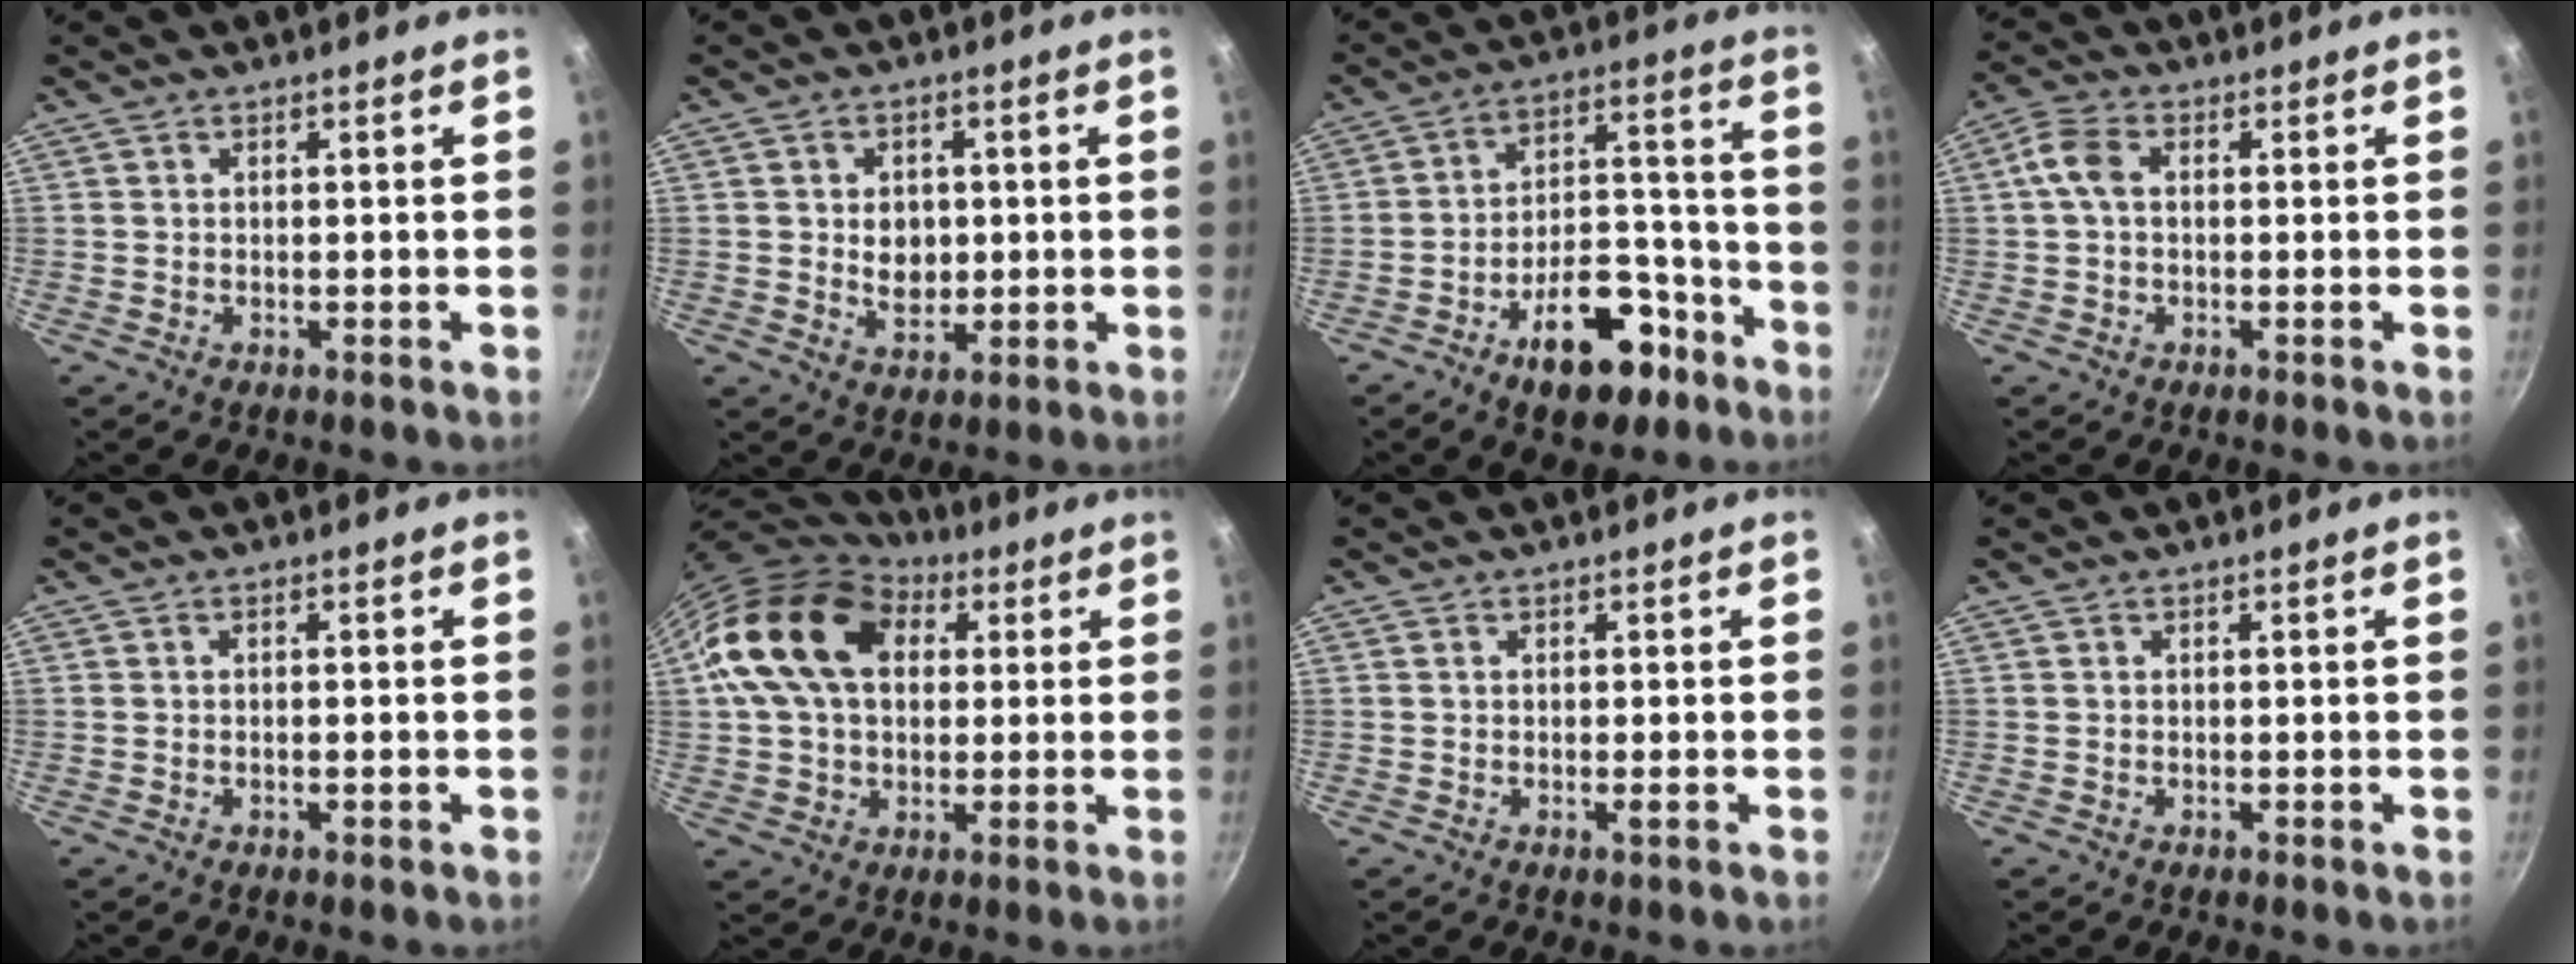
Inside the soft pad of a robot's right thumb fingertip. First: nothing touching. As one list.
[{"total": 5.9, "force": [0.3, 4.7, 3.6], "torque": [-0.034, -0.007, 0.009]}, {"total": 15.6, "force": [-8.8, 8.4, 9.8], "torque": [-0.108, 0.080, -0.119]}, {"total": 4.9, "force": [0.4, 3.1, 3.8], "torque": [-0.086, 0.015, 0.000]}, {"total": 0.8, "force": [-0.3, 0.2, 0.7], "torque": [-0.013, 0.002, -0.005]}, {"total": 19.3, "force": [5.1, 13.7, 12.7], "torque": [-0.208, 0.018, 0.079]}, {"total": 0.7, "force": [-0.1, 0.1, 0.7], "torque": [-0.016, -0.002, -0.002]}, {"total": 0.0}]